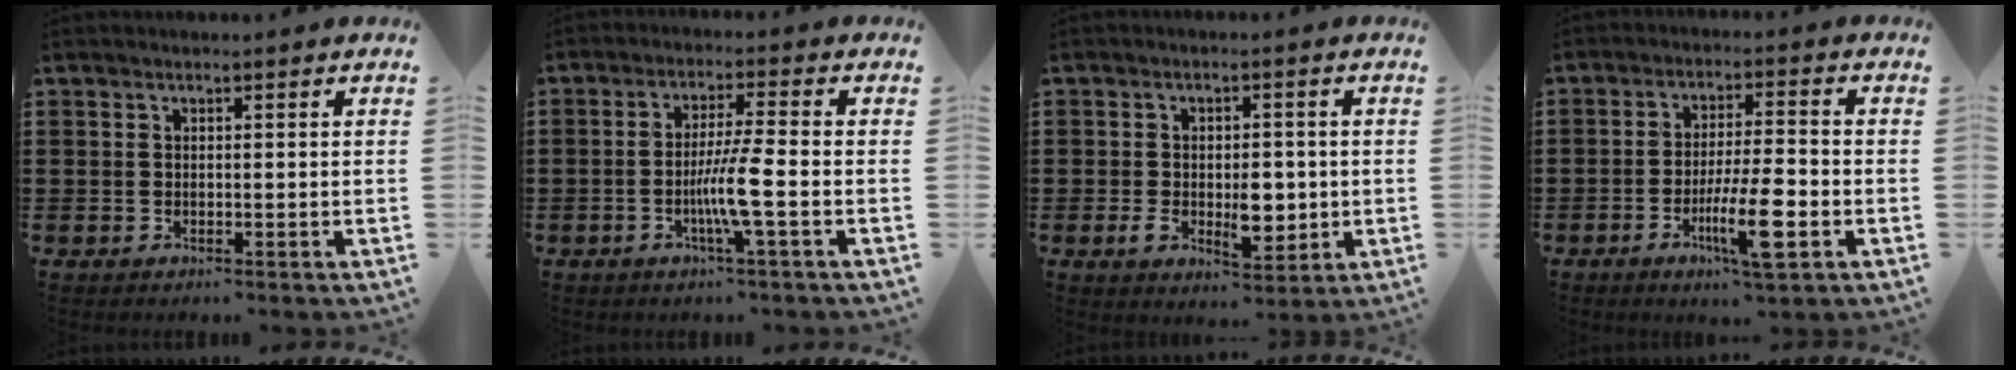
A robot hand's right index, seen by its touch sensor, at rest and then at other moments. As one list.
[{"total": 6.4, "force": [-2.1, -0.6, 6.1], "torque": [-0.116, -0.016, -0.042]}, {"total": 6.1, "force": [-1.1, 3.5, 4.9], "torque": [-0.078, 0.001, -0.022]}, {"total": 9.5, "force": [-3.7, 1.4, 8.7], "torque": [-0.170, -0.012, -0.069]}]